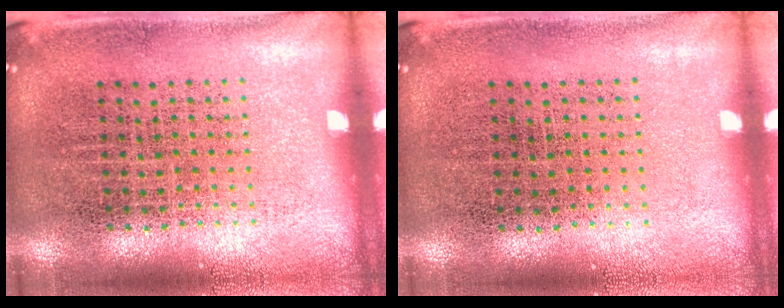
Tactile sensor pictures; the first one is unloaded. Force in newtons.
{"total": 0.0}